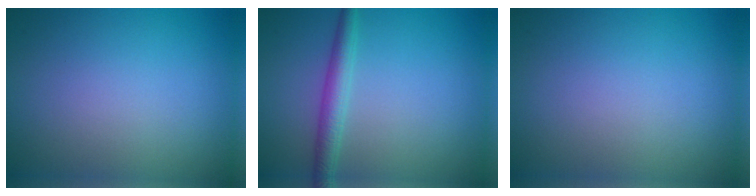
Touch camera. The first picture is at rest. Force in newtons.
{"total": 2.5, "press": 2.5, "slide": 0.1}
{"total": 0.0}